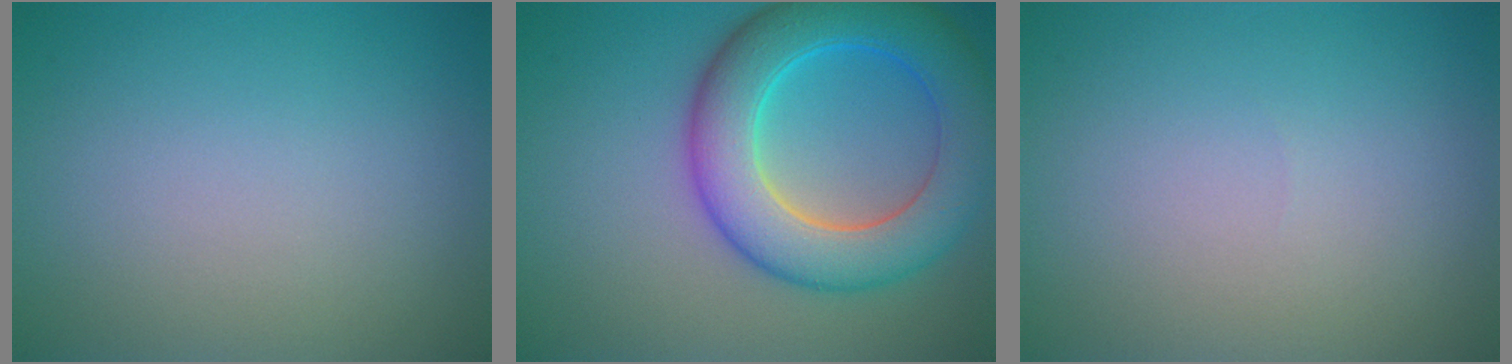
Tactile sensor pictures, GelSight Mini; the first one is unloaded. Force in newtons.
{"total": 8.8, "press": 8.8, "slide": 0.1}
{"total": 0.0}